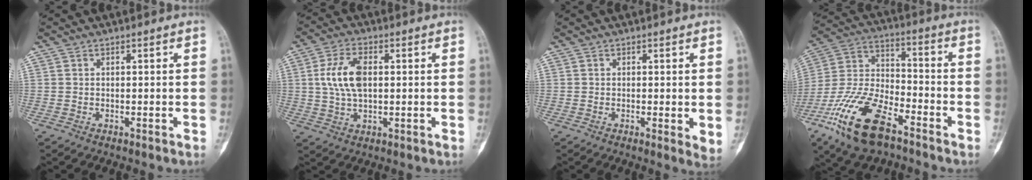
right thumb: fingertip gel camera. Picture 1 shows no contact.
{"total": 8.8, "force": [1.2, 4.7, 7.3], "torque": [-0.148, 0.005, 0.024]}
{"total": 3.0, "force": [-0.2, 0.8, 2.9], "torque": [-0.040, -0.011, -0.007]}
{"total": 18.6, "force": [-10.6, 8.2, 12.9], "torque": [-0.252, 0.049, -0.203]}